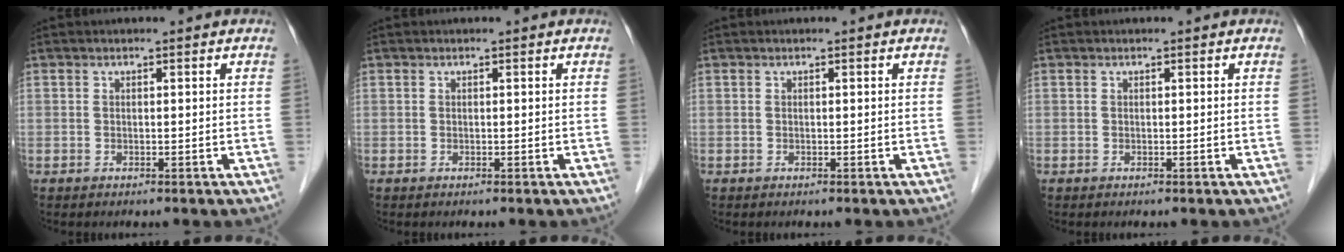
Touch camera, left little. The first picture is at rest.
{"total": 0.0}
{"total": 0.0}
{"total": 0.0}